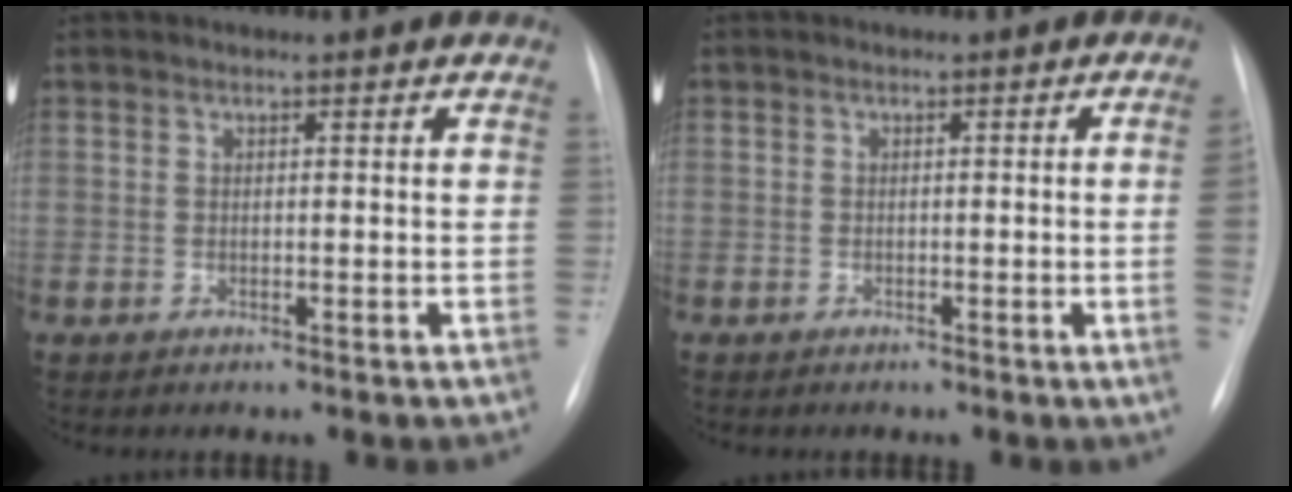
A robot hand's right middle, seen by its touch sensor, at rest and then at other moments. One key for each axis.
{"total": 2.7, "fx": -0.4, "fy": -0.6, "fz": 2.6, "tx": -0.035, "ty": -0.001, "tz": -0.004}